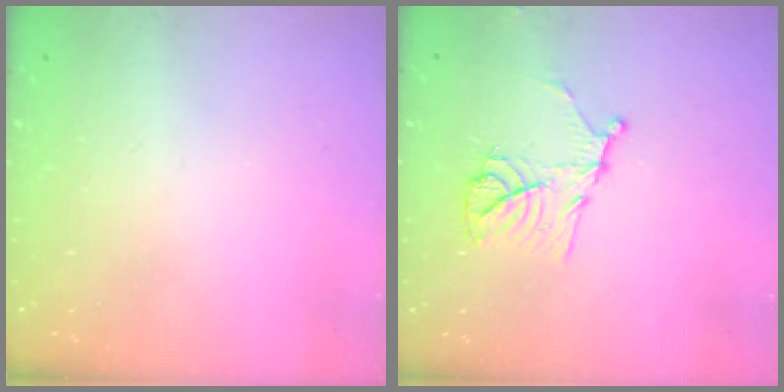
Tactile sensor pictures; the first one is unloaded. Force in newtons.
{"total": 11.8, "press": 11.8, "slide": 0.5}